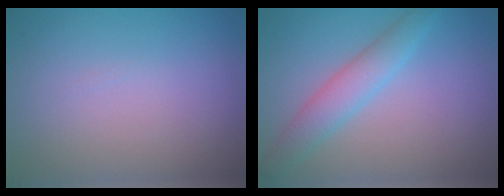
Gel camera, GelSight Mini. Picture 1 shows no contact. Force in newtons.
{"total": 3.2, "press": 3.2, "slide": 0.0}